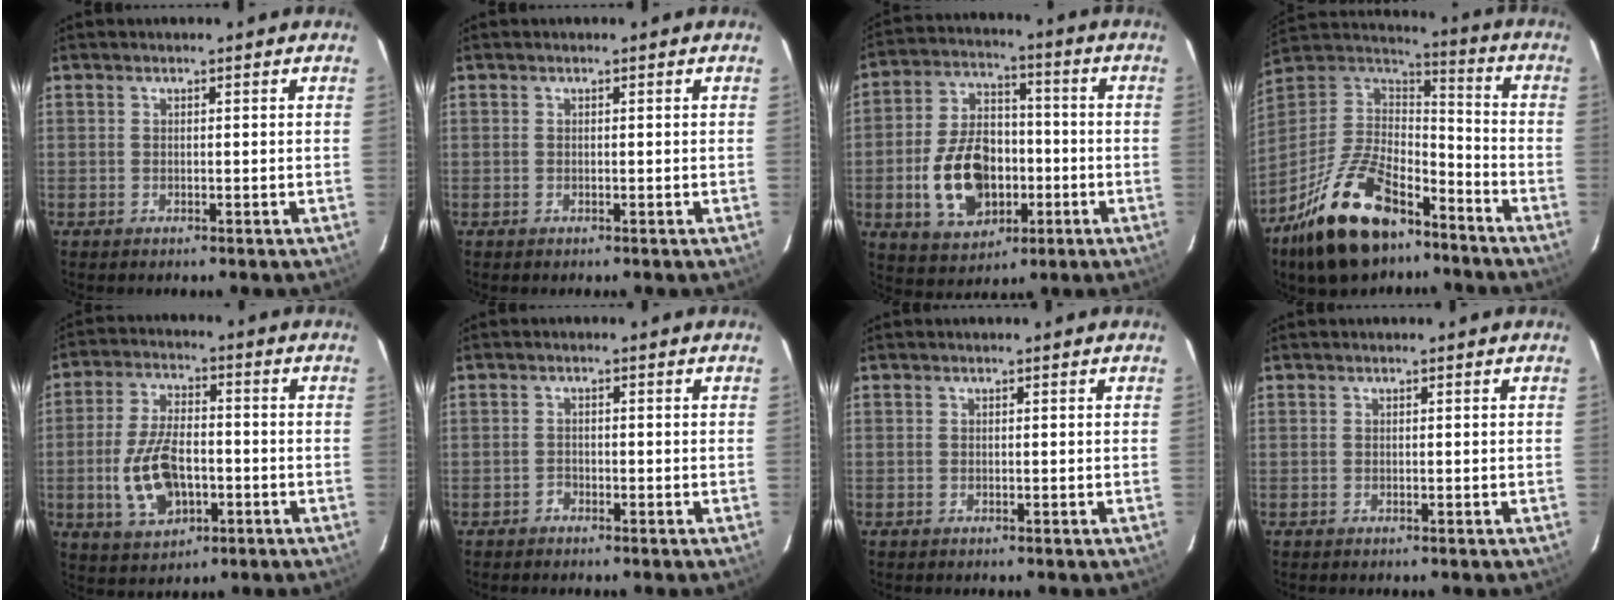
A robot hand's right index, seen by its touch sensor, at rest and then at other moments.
{"total": 0.0}
{"total": 15.2, "force": [-3.9, 9.9, 10.9], "torque": [-0.226, 0.015, -0.052]}
{"total": 23.8, "force": [-15.4, 11.3, 14.2], "torque": [-0.298, -0.003, -0.259]}
{"total": 12.0, "force": [-3.0, 6.6, 9.6], "torque": [-0.199, 0.003, -0.043]}
{"total": 1.2, "force": [-1.1, 0.6, -0.1], "torque": [0.004, 0.004, -0.021]}
{"total": 0.0}
{"total": 0.0}